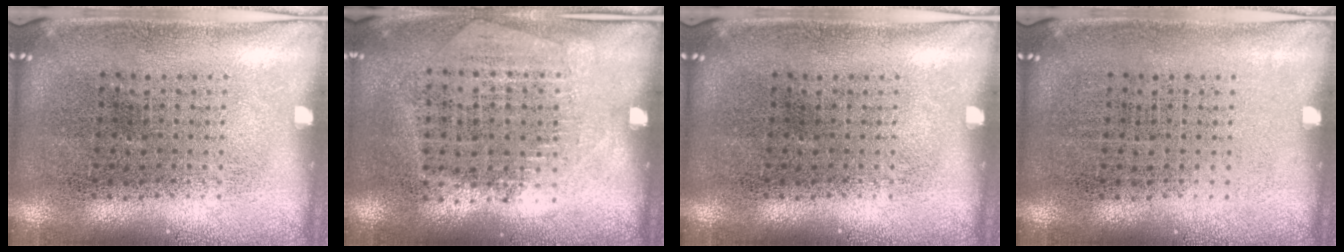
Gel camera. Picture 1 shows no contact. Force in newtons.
{"total": 1.2, "press": 1.1, "slide": 0.5}
{"total": 0.0}
{"total": 0.0}